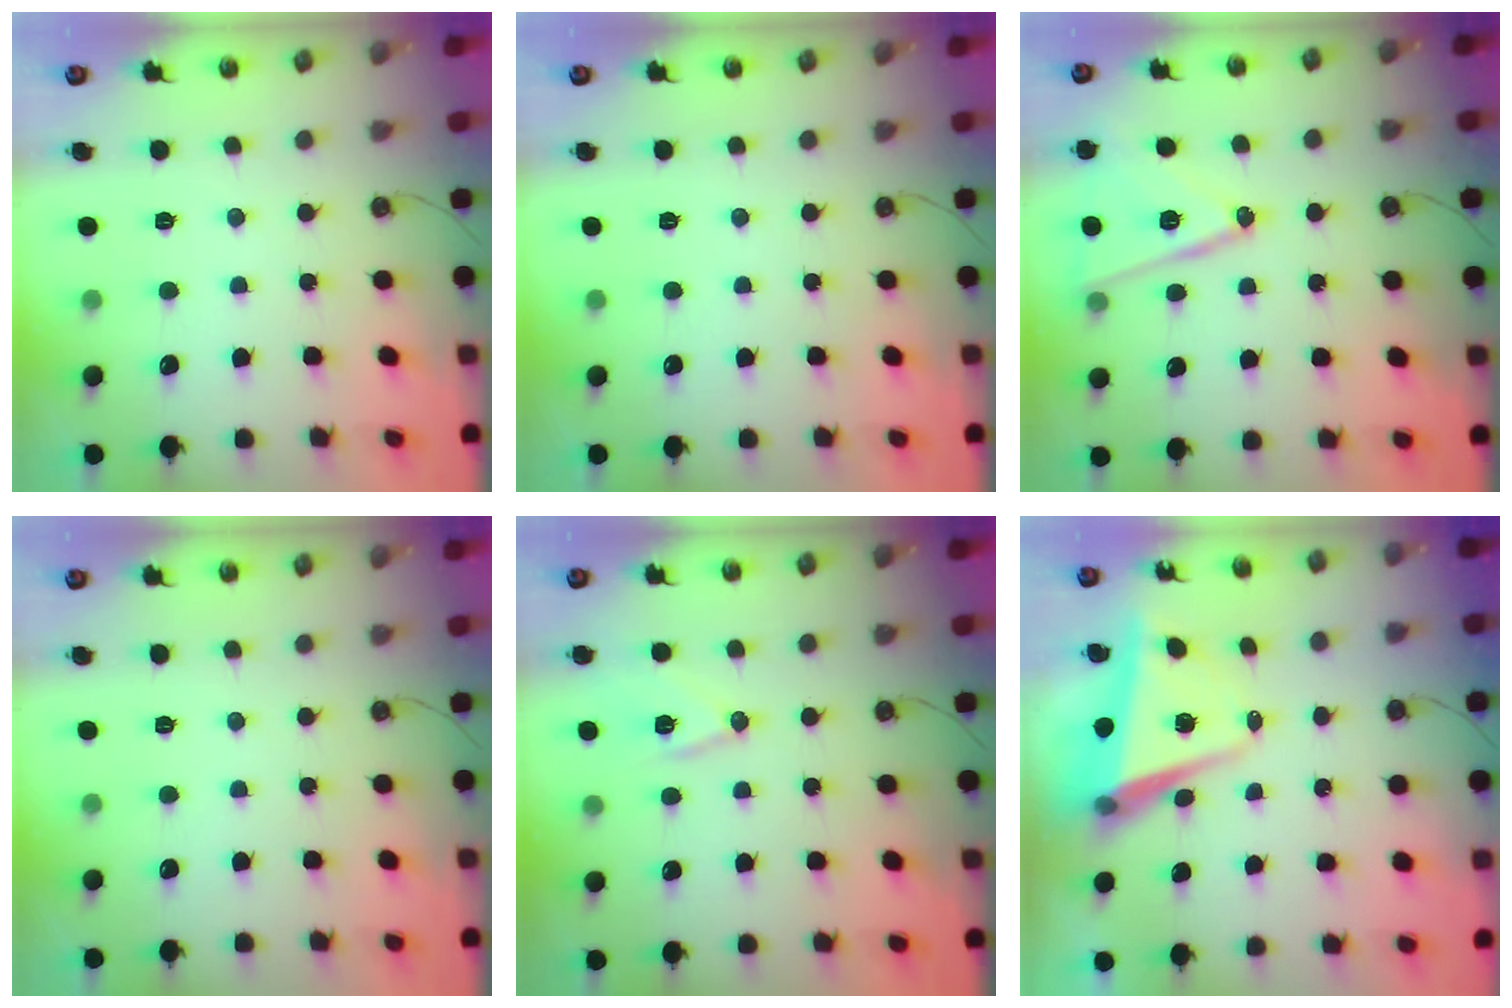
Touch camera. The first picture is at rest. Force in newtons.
{"total": 0.0}
{"total": 15.1, "press": 14.9, "slide": 2.6}
{"total": 0.0}
{"total": 11.1, "press": 11.0, "slide": 1.7}
{"total": 7.1, "press": 6.9, "slide": 1.7}